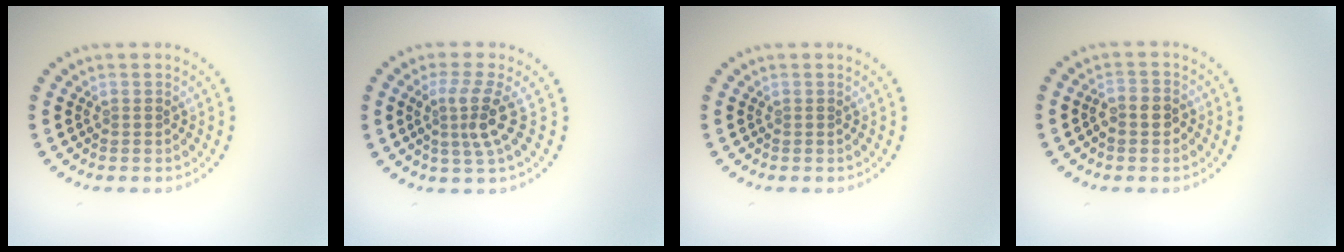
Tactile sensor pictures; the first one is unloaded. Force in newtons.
{"total": 3.2, "press": 2.2, "slide": 2.3}
{"total": 0.0}
{"total": 2.0, "press": 1.9, "slide": 0.8}